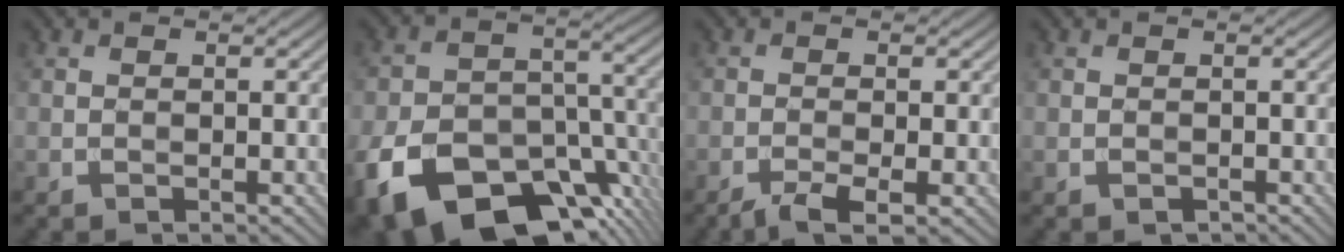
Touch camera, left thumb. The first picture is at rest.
{"total": 18.0, "force": [-10.0, 10.8, 10.4], "torque": [-0.205, -0.044, -0.154]}
{"total": 3.0, "force": [-1.9, 0.4, 2.2], "torque": [-0.044, 0.000, -0.038]}
{"total": 0.6, "force": [-0.4, 0.4, 0.3], "torque": [-0.005, -0.004, -0.005]}